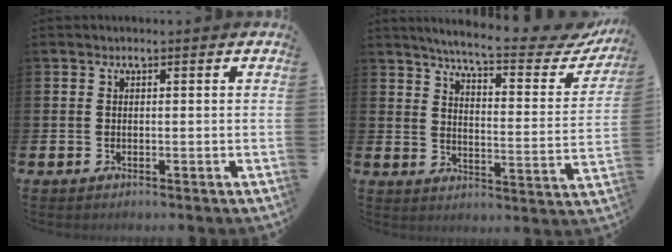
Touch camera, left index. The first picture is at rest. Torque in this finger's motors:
{"motor_torque": [1.07, -1.07, 0.80, 0.20]}